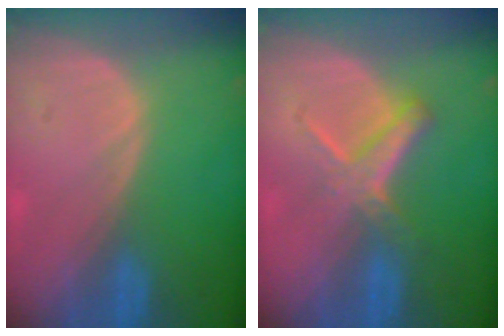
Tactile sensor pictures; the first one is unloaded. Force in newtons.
{"total": 5.8, "press": 5.1, "slide": 2.6}